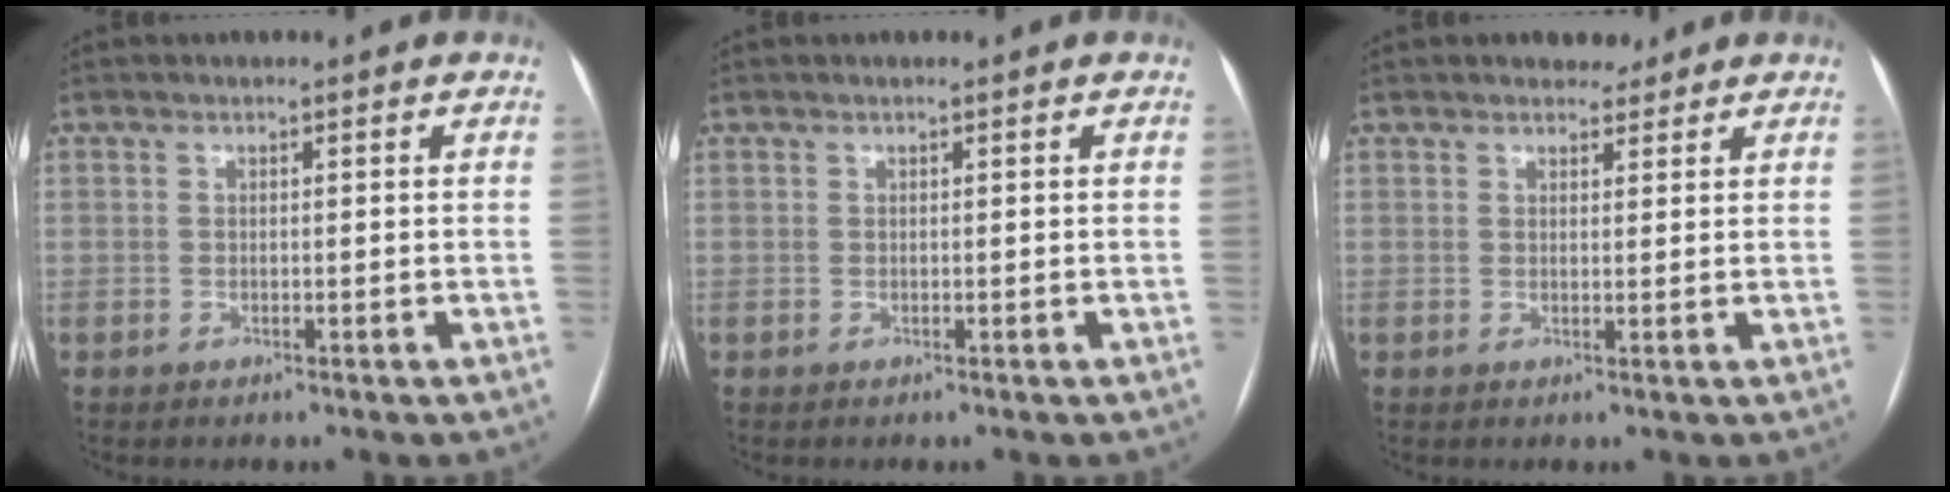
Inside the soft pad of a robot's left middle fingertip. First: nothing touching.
{"total": 0.0}
{"total": 2.8, "force": [2.3, 1.3, 0.7], "torque": [-0.008, 0.005, 0.032]}